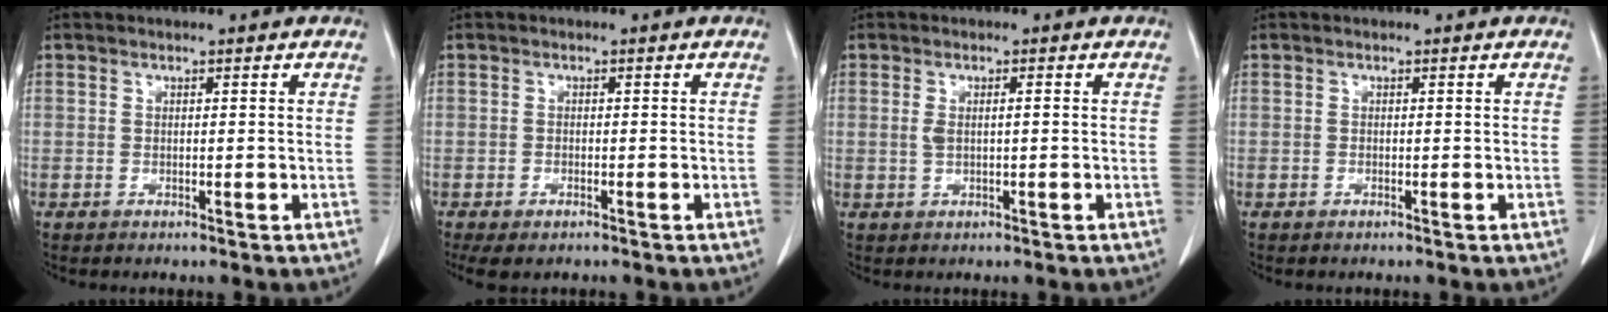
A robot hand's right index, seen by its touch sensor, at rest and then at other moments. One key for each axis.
{"total": 3.5, "fx": -2.5, "fy": 1.5, "fz": 2.0, "tx": -0.036, "ty": -0.009, "tz": -0.037}
{"total": 2.0, "fx": 0.0, "fy": 0.7, "fz": 1.9, "tx": -0.043, "ty": 0.010, "tz": 0.002}
{"total": 0.0}